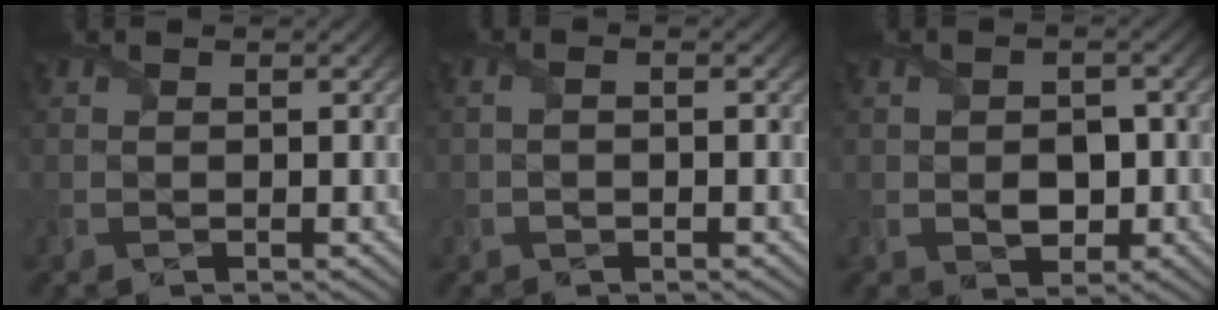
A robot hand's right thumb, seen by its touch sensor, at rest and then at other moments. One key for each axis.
{"total": 1.1, "fx": -0.5, "fy": 0.6, "fz": 0.7, "tx": -0.015, "ty": 0.000, "tz": -0.007}
{"total": 3.0, "fx": -0.7, "fy": 2.2, "fz": 1.9, "tx": -0.024, "ty": -0.004, "tz": -0.008}